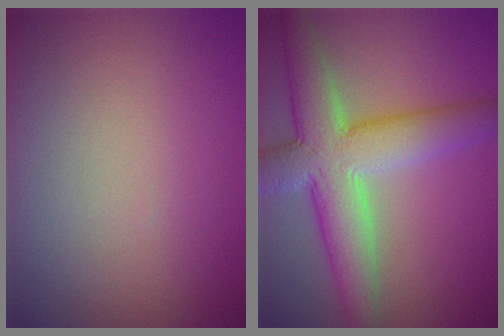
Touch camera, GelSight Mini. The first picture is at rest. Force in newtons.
{"total": 8.2, "press": 8.2, "slide": 0.7}